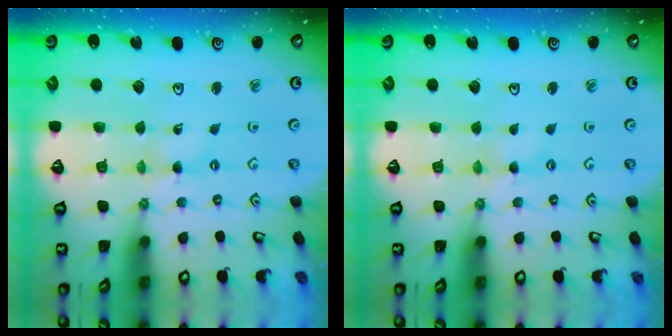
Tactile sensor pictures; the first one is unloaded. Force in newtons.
{"total": 0.5, "press": 0.5, "slide": 0.1}